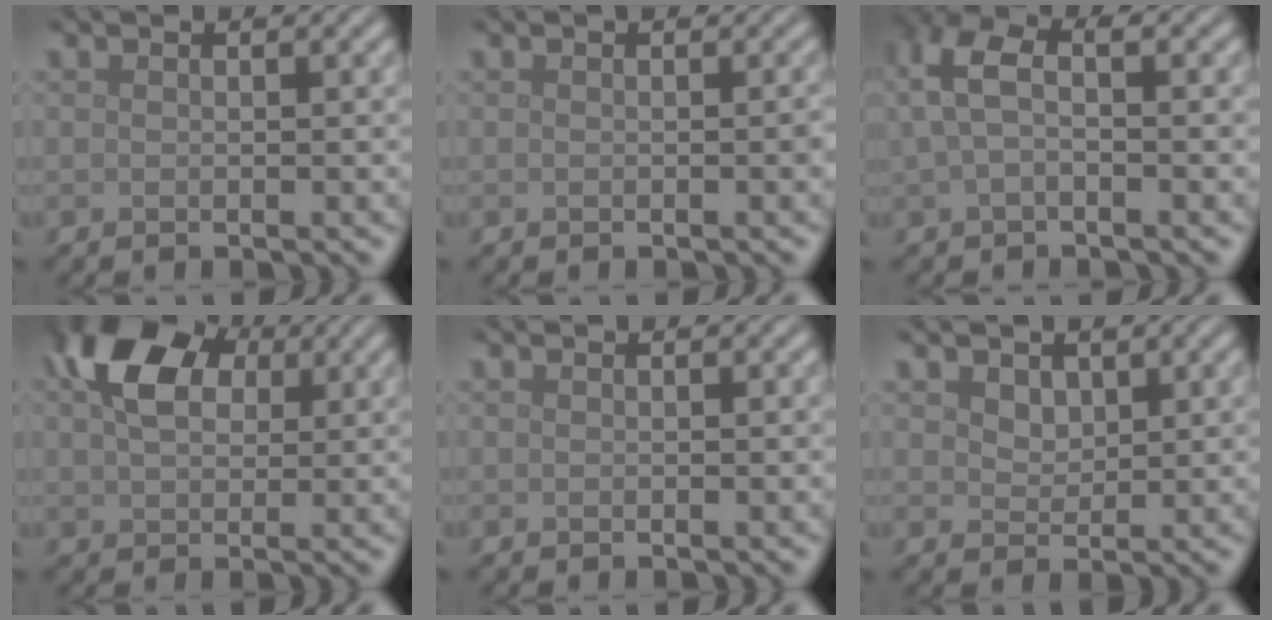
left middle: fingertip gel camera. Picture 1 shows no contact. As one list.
[{"total": 0.6, "force": [0.0, 0.0, 0.6], "torque": [-0.005, 0.002, -0.001]}, {"total": 4.3, "force": [1.1, 2.3, 3.4], "torque": [-0.084, 0.012, 0.015]}, {"total": 7.8, "force": [3.3, 5.1, 5.0], "torque": [-0.113, 0.013, 0.052]}, {"total": 0.0}, {"total": 1.6, "force": [1.0, 1.1, 0.5], "torque": [-0.016, -0.010, 0.019]}]